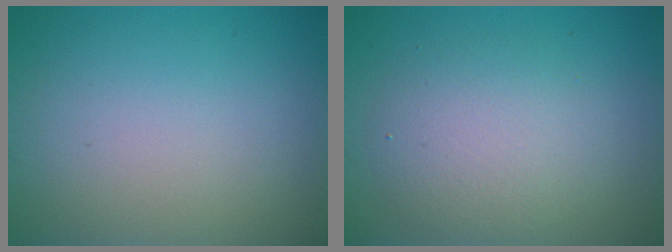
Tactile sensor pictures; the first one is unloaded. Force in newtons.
{"total": 4.3, "press": 4.3, "slide": 0.2}